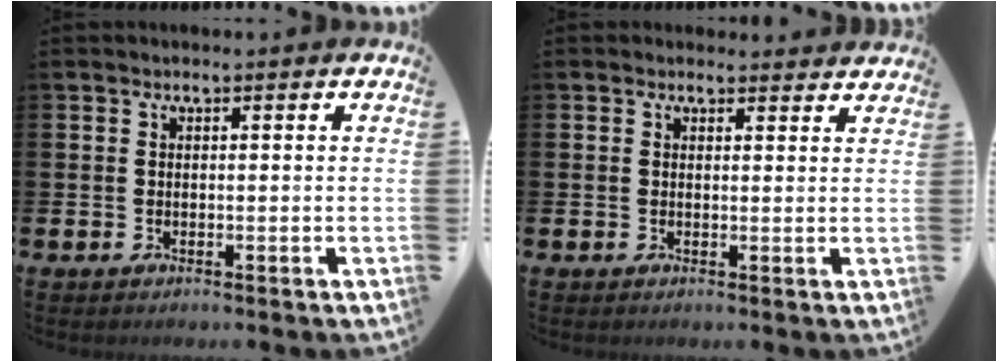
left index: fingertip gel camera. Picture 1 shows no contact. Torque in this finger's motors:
{"motor_torque": [0.89, -1.25, -0.02, 0.00]}